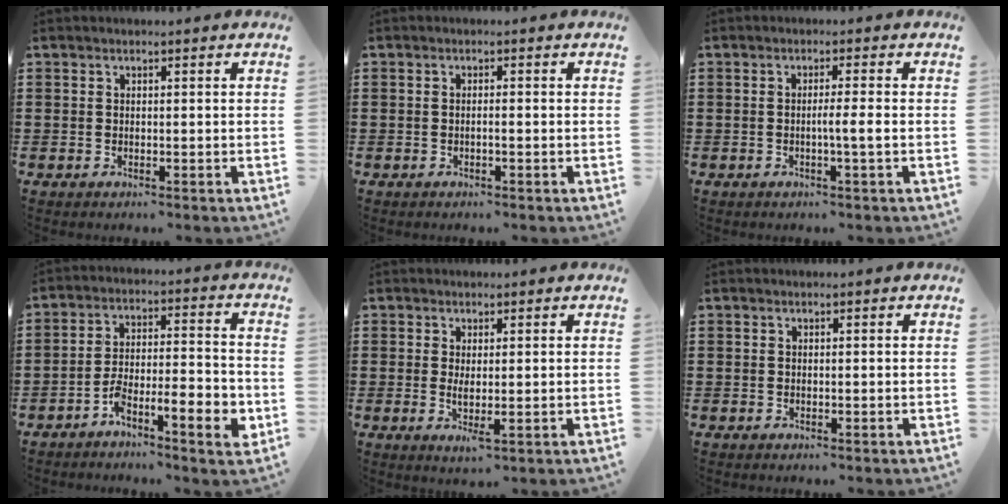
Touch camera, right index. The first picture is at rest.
{"total": 0.8, "force": [-0.4, 0.0, 0.7], "torque": [-0.014, -0.003, -0.006]}
{"total": 2.8, "force": [-0.5, -0.3, 2.7], "torque": [-0.049, -0.007, -0.012]}
{"total": 8.0, "force": [-4.5, 2.2, 6.2], "torque": [-0.115, 0.005, -0.084]}
{"total": 2.5, "force": [0.4, 0.4, 2.5], "torque": [-0.047, -0.005, 0.007]}
{"total": 0.0}